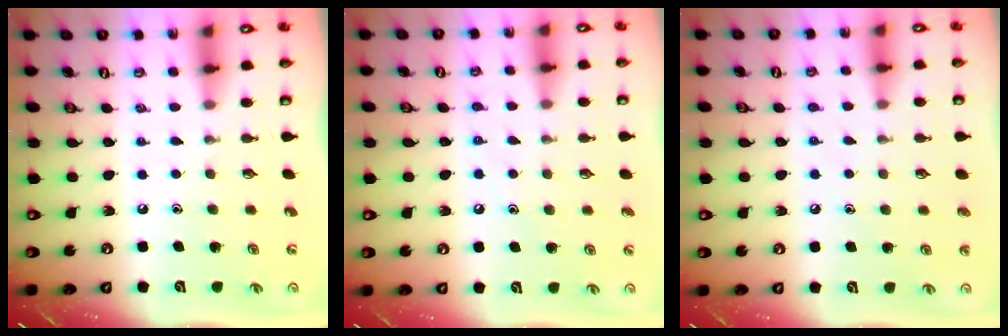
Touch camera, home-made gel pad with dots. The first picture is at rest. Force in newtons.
{"total": 5.0, "press": 5.0, "slide": 0.5}
{"total": 3.7, "press": 3.7, "slide": 0.4}